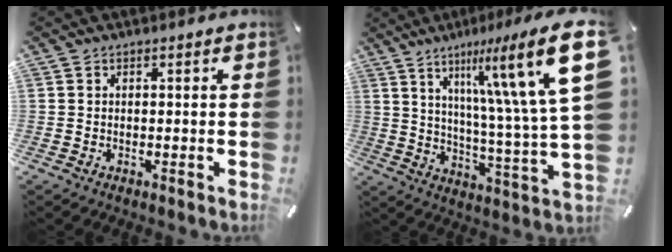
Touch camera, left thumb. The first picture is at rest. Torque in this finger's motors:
{"motor_torque": [2.58, 2.49, 1.41, -1.36, 0.22]}